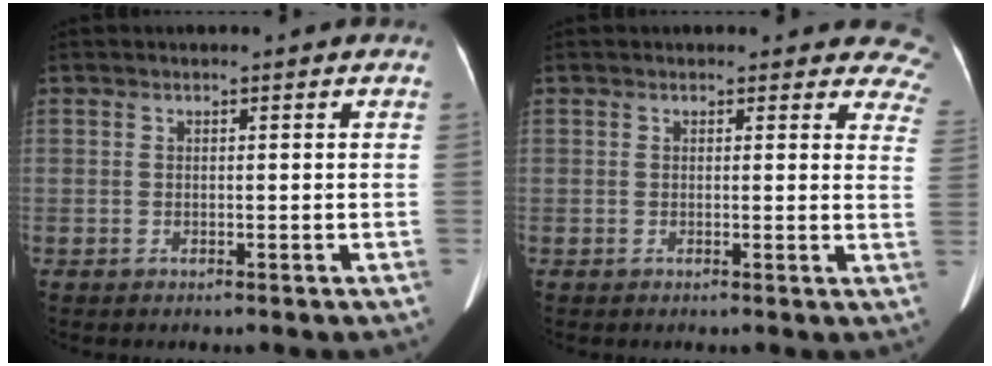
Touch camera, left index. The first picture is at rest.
{"total": 8.2, "force": [7.5, 3.1, 1.0], "torque": [0.039, -0.020, 0.039]}